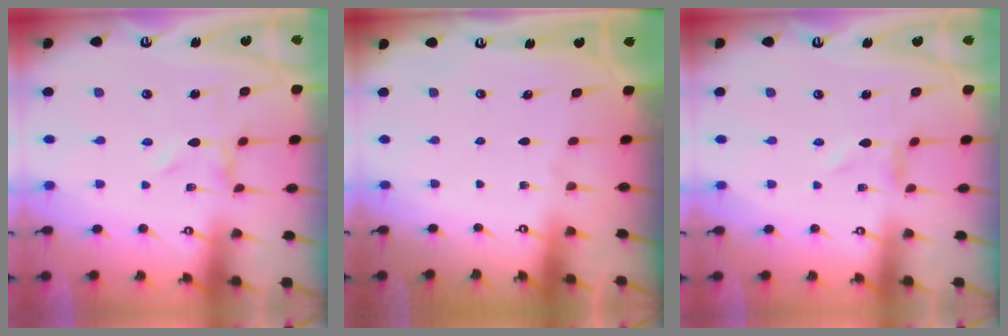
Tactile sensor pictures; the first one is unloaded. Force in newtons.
{"total": 0.0}
{"total": 0.0}